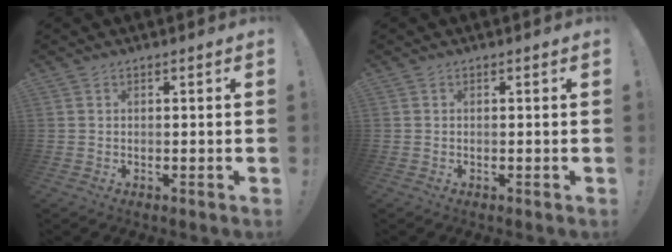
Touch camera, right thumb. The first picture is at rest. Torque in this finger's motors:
{"motor_torque": [-0.07, -0.13, 0.27, -0.27, 0.01]}